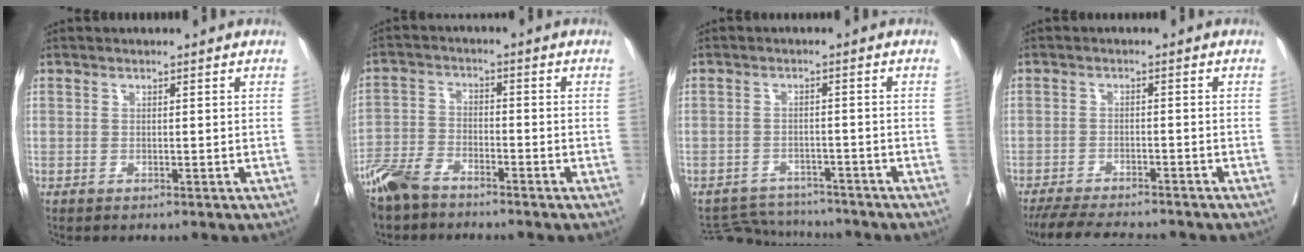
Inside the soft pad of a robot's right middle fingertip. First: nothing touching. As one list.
[{"total": 7.0, "force": [-5.7, 2.3, 3.2], "torque": [-0.074, -0.014, -0.114]}, {"total": 6.8, "force": [-6.7, 1.2, -0.3], "torque": [0.002, 0.005, -0.101]}, {"total": 9.9, "force": [-9.1, 1.3, 3.7], "torque": [-0.058, -0.014, -0.136]}]